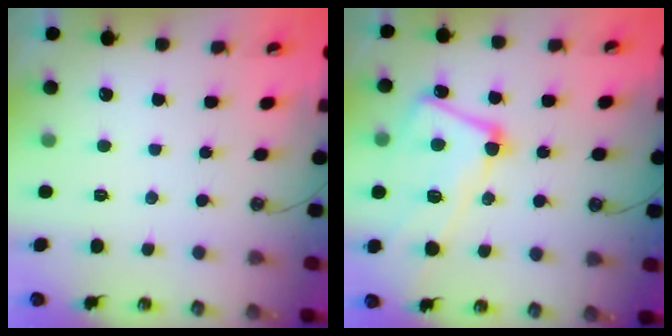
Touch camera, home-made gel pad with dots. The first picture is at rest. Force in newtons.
{"total": 9.5, "press": 9.3, "slide": 1.7}